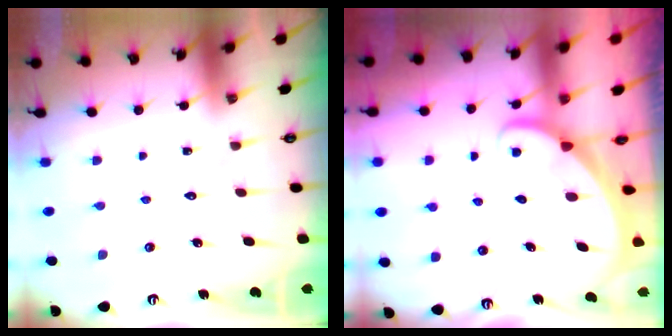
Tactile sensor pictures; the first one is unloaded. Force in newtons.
{"total": 1.3, "press": 1.3, "slide": 0.0}